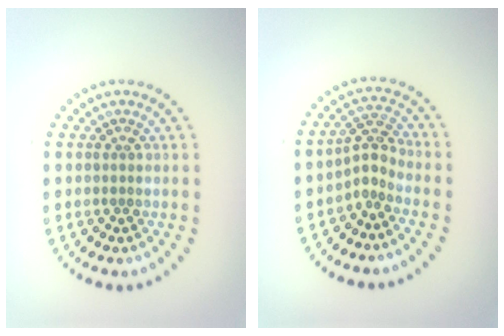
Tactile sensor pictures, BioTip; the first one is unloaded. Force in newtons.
{"total": 2.3, "press": 1.6, "slide": 1.7}